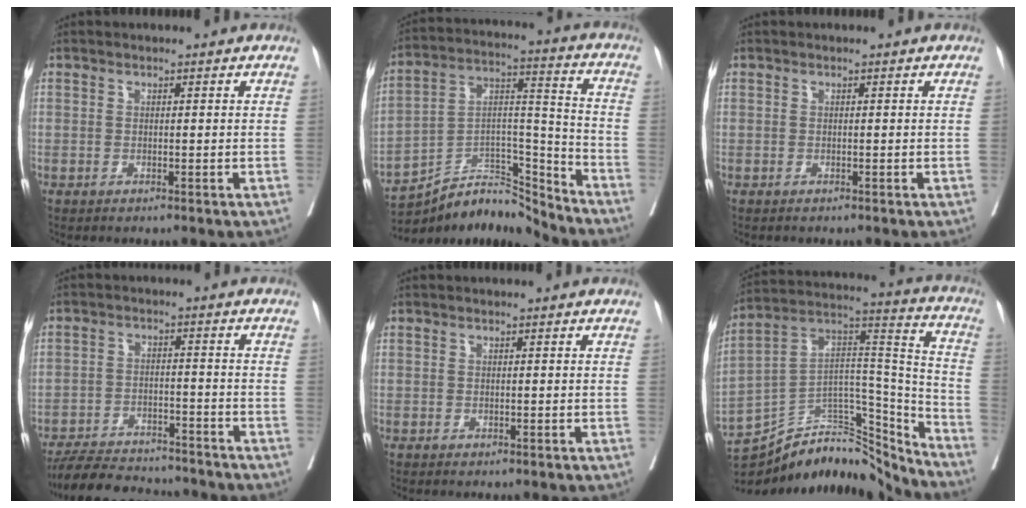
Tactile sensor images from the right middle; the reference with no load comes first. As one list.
[{"total": 13.0, "force": [-12.7, 1.9, 1.8], "torque": [-0.022, 0.056, -0.228]}, {"total": 0.0}, {"total": 12.0, "force": [-11.1, 3.1, 3.4], "torque": [-0.052, 0.001, -0.169]}, {"total": 0.0}, {"total": 22.7, "force": [-20.8, 6.1, 6.5], "torque": [-0.117, 0.054, -0.335]}]